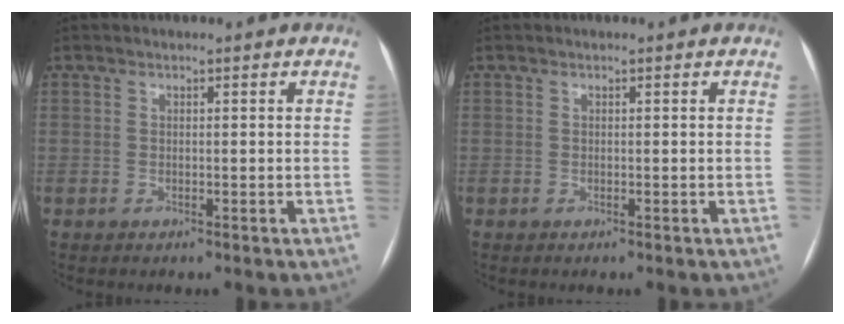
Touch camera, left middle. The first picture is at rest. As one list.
[{"total": 0.0}]